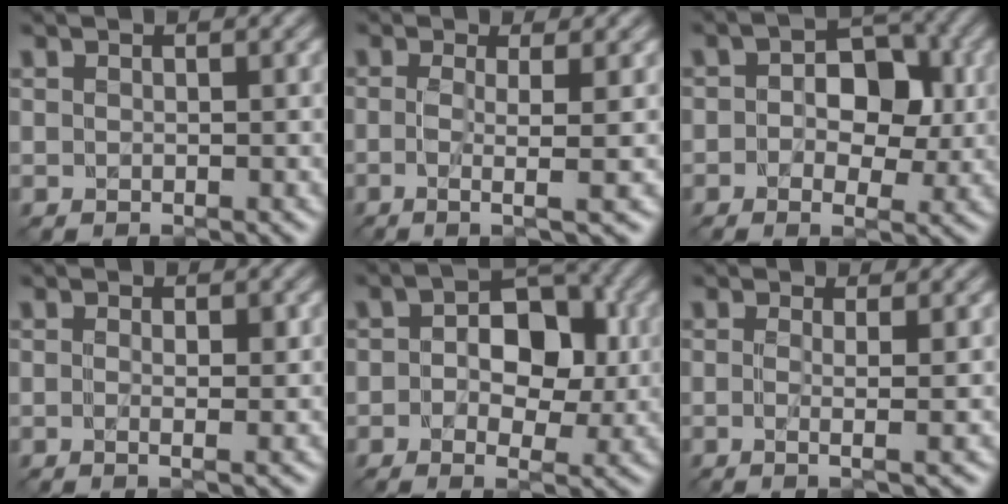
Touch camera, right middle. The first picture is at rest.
{"total": 2.9, "force": [-0.4, 0.4, 2.9], "torque": [-0.054, -0.006, -0.011]}
{"total": 6.8, "force": [0.6, 4.3, 5.2], "torque": [-0.062, 0.008, -0.001]}
{"total": 1.3, "force": [0.0, 0.2, 1.3], "torque": [-0.024, -0.004, -0.002]}
{"total": 7.6, "force": [0.7, 4.8, 5.9], "torque": [-0.076, 0.009, 0.000]}
{"total": 1.8, "force": [-0.2, 0.2, 1.8], "torque": [-0.035, -0.005, -0.009]}